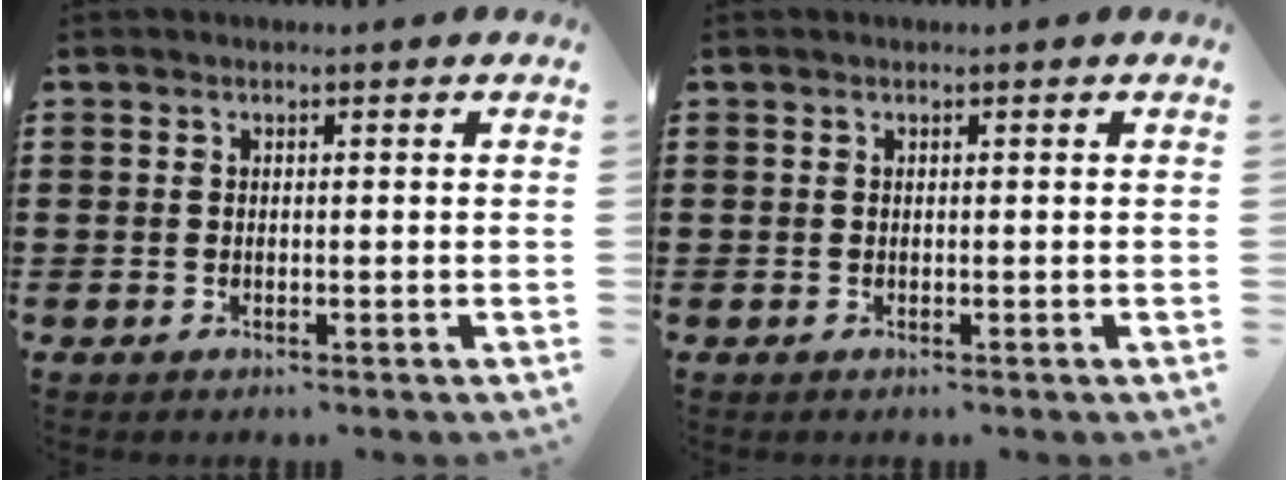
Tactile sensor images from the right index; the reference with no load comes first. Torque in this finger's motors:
{"motor_torque": [1.11, 1.03, 0.02, 0.01]}